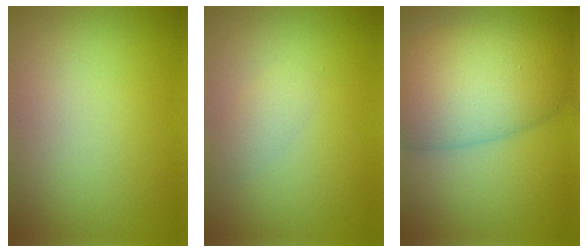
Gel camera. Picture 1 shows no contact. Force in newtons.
{"total": 1.2, "press": 1.2, "slide": 0.1}
{"total": 9.9, "press": 9.9, "slide": 0.5}